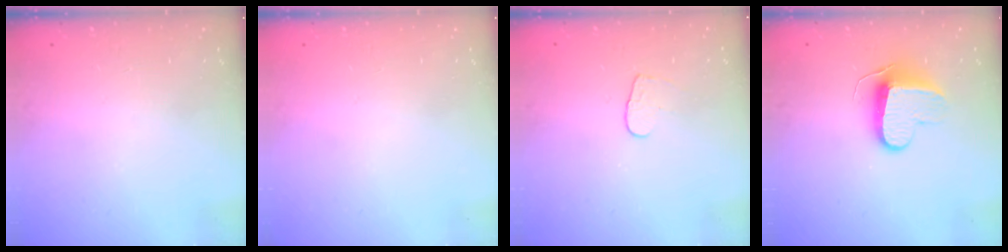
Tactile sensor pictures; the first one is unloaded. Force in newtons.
{"total": 0.0}
{"total": 4.4, "press": 4.4, "slide": 0.3}
{"total": 9.5, "press": 9.5, "slide": 0.0}